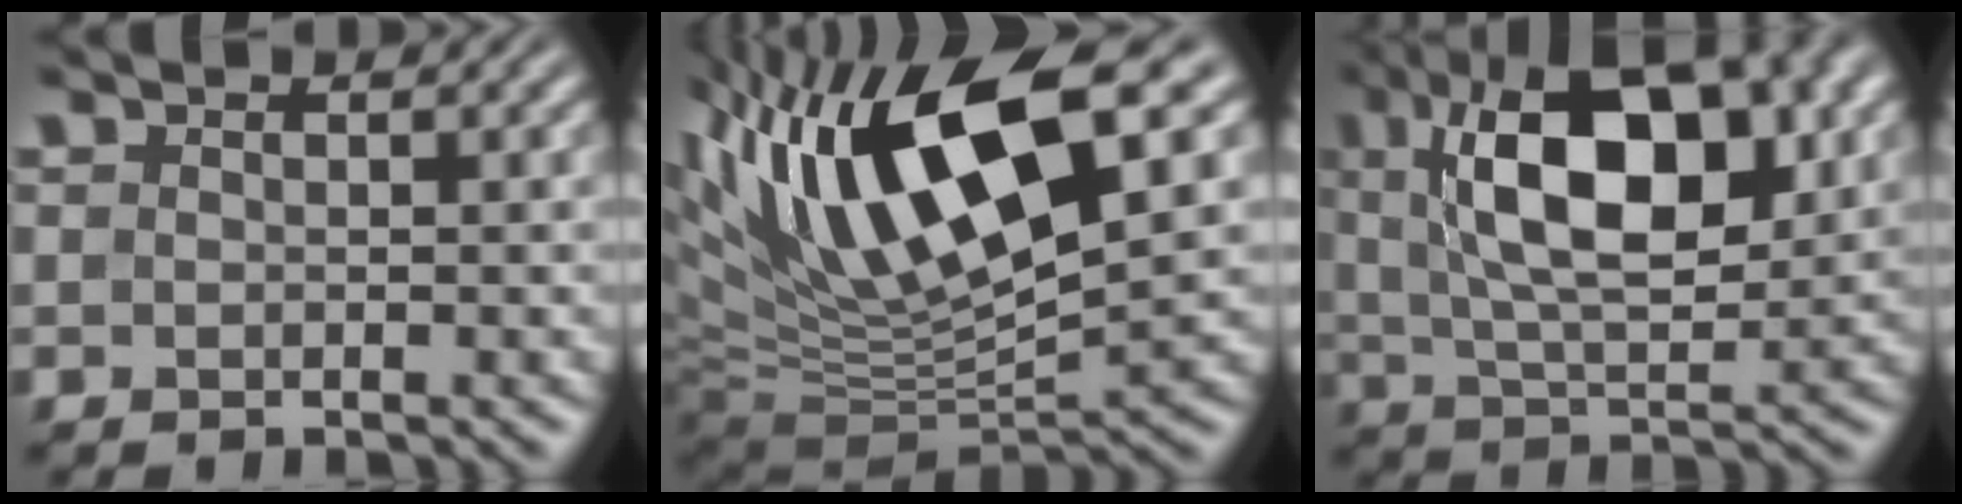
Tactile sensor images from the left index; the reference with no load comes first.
{"total": 14.3, "force": [4.7, 4.7, 12.7], "torque": [-0.224, 0.012, 0.083]}
{"total": 13.3, "force": [4.0, 6.1, 11.2], "torque": [-0.178, 0.010, 0.061]}